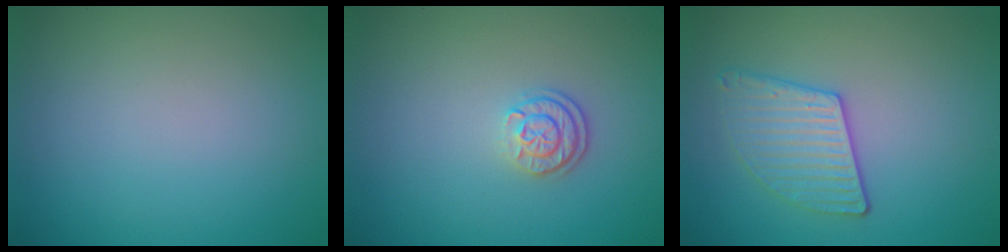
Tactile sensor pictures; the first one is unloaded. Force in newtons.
{"total": 2.2, "press": 1.8, "slide": 1.3}
{"total": 3.0, "press": 2.9, "slide": 0.7}